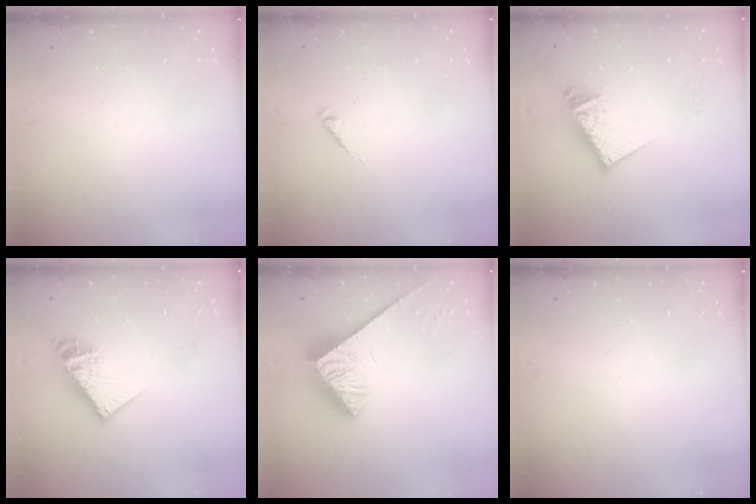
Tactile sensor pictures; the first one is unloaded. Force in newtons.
{"total": 2.3, "press": 2.3, "slide": 0.4}
{"total": 11.4, "press": 11.4, "slide": 1.0}
{"total": 13.2, "press": 13.1, "slide": 1.2}
{"total": 3.9, "press": 3.8, "slide": 0.8}
{"total": 0.0}